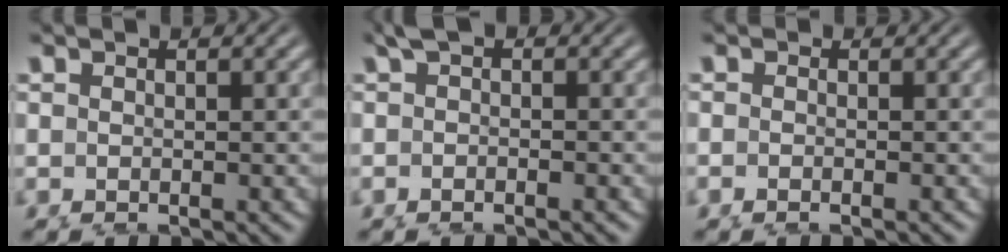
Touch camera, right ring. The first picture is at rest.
{"total": 0.9, "force": [0.1, -0.2, 0.9], "torque": [-0.014, 0.006, -0.001]}
{"total": 0.8, "force": [-0.8, 0.1, 0.1], "torque": [0.004, -0.006, -0.013]}